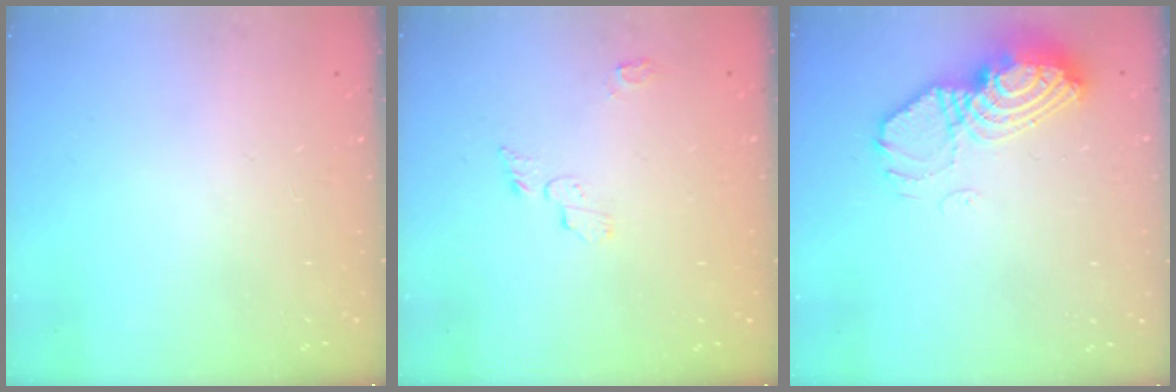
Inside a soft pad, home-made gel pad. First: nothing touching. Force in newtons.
{"total": 5.1, "press": 5.0, "slide": 0.5}
{"total": 12.3, "press": 12.3, "slide": 1.2}